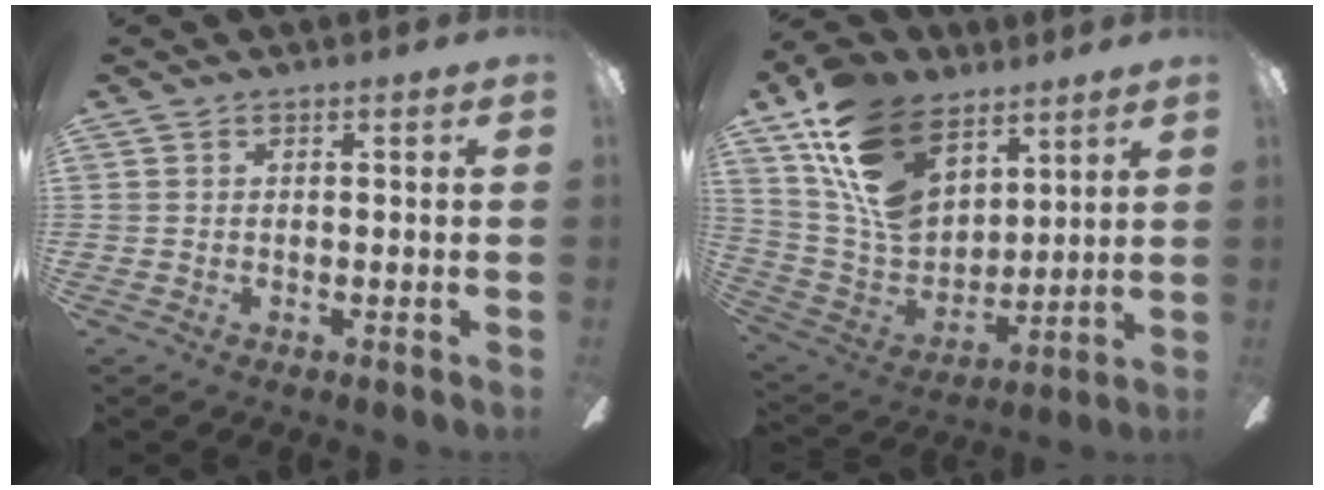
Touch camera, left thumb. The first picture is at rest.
{"total": 19.2, "force": [11.4, 11.9, 9.8], "torque": [-0.202, -0.049, 0.218]}